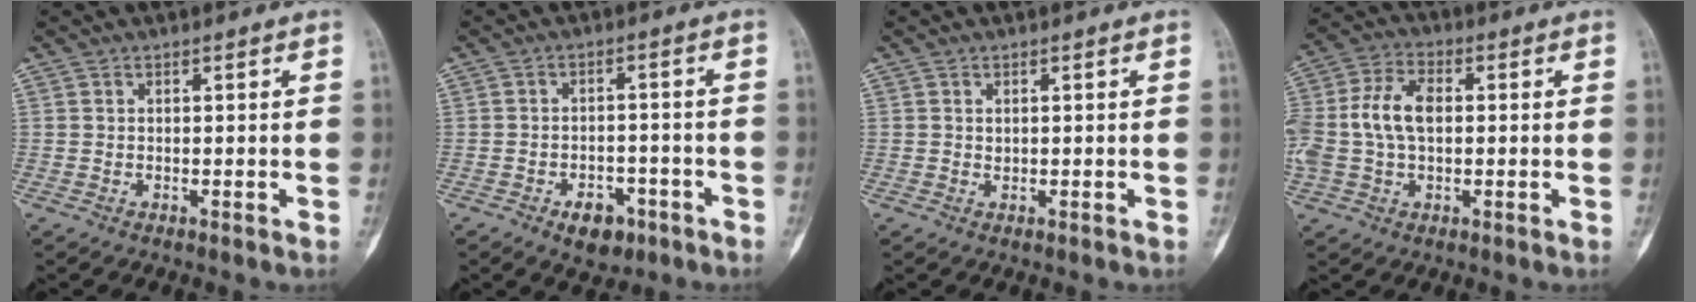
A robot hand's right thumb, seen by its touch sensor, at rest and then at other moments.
{"total": 6.3, "force": [-3.5, 4.0, 3.4], "torque": [-0.030, 0.026, -0.048]}
{"total": 0.5, "force": [0.2, 0.4, 0.2], "torque": [0.000, -0.001, 0.004]}
{"total": 12.0, "force": [0.5, 7.5, 9.3], "torque": [-0.203, 0.024, 0.008]}